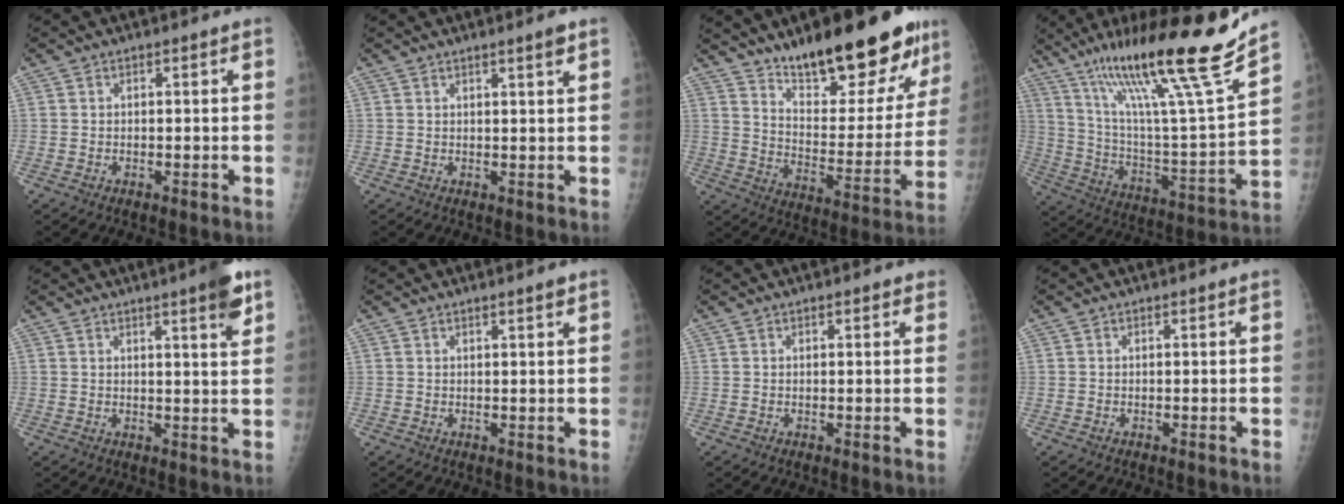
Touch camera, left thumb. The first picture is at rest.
{"total": 2.3, "force": [1.5, 0.0, 1.7], "torque": [-0.023, -0.010, 0.023]}
{"total": 24.5, "force": [17.1, 7.7, 15.8], "torque": [-0.184, -0.094, 0.263]}
{"total": 26.5, "force": [18.0, 1.9, 19.3], "torque": [-0.300, -0.062, 0.311]}
{"total": 6.0, "force": [3.5, 0.4, 4.9], "torque": [-0.062, -0.017, 0.045]}
{"total": 1.5, "force": [1.1, 0.1, 1.0], "torque": [-0.012, -0.006, 0.016]}
{"total": 1.5, "force": [0.9, 0.6, 1.0], "torque": [-0.005, -0.001, 0.008]}
{"total": 0.0}